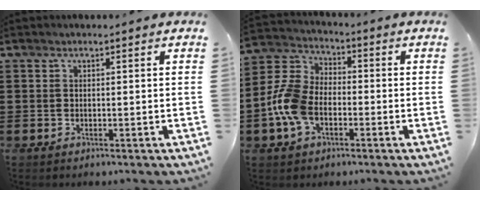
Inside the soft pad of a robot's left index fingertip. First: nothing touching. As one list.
[{"total": 8.8, "force": [-2.7, 5.7, 6.2], "torque": [-0.173, 0.001, -0.061]}]